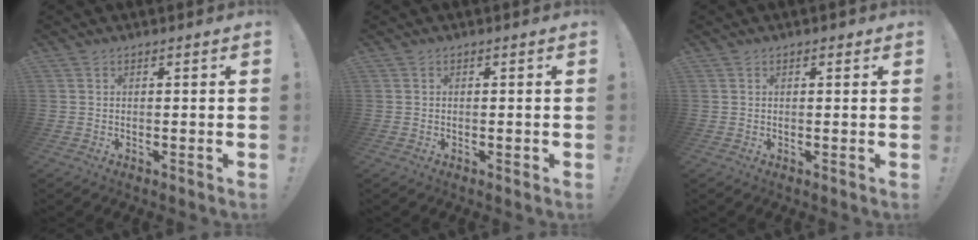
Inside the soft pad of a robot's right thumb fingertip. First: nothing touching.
{"total": 0.5, "force": [-0.2, 0.2, 0.5], "torque": [0.003, -0.002, -0.005]}
{"total": 0.5, "force": [0.3, 0.5, 0.1], "torque": [0.005, -0.002, 0.004]}